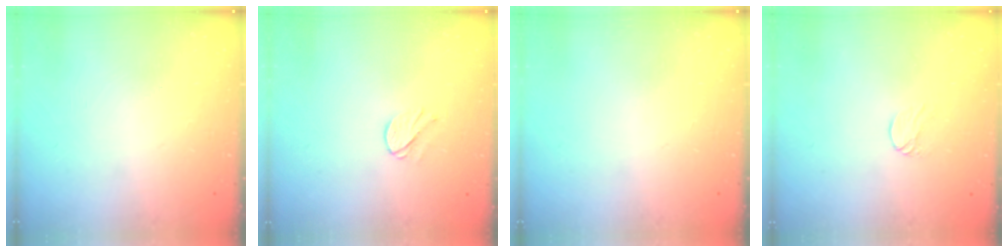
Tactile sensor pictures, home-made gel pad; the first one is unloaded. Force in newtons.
{"total": 3.7, "press": 3.7, "slide": 0.4}
{"total": 0.0}
{"total": 3.6, "press": 3.6, "slide": 0.3}